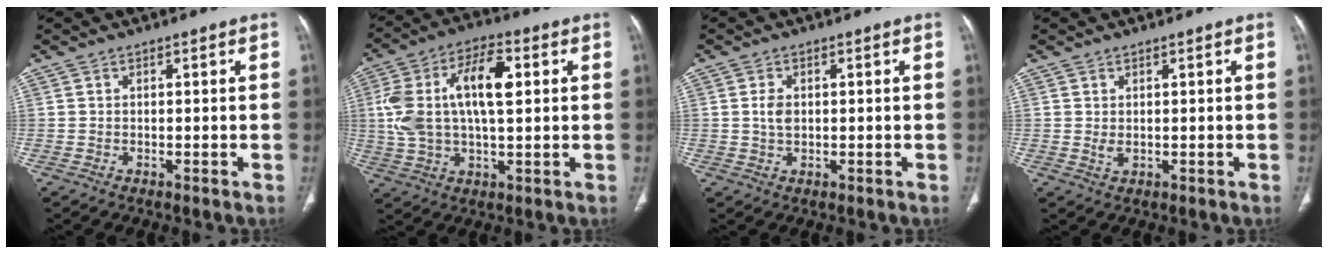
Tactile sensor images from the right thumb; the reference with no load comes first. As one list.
[{"total": 16.1, "force": [2.8, 7.9, 13.7], "torque": [-0.261, 0.026, 0.051]}, {"total": 2.7, "force": [0.3, 1.8, 1.9], "torque": [-0.031, 0.002, 0.006]}, {"total": 1.2, "force": [0.3, 0.7, 0.9], "torque": [-0.009, -0.004, 0.011]}]